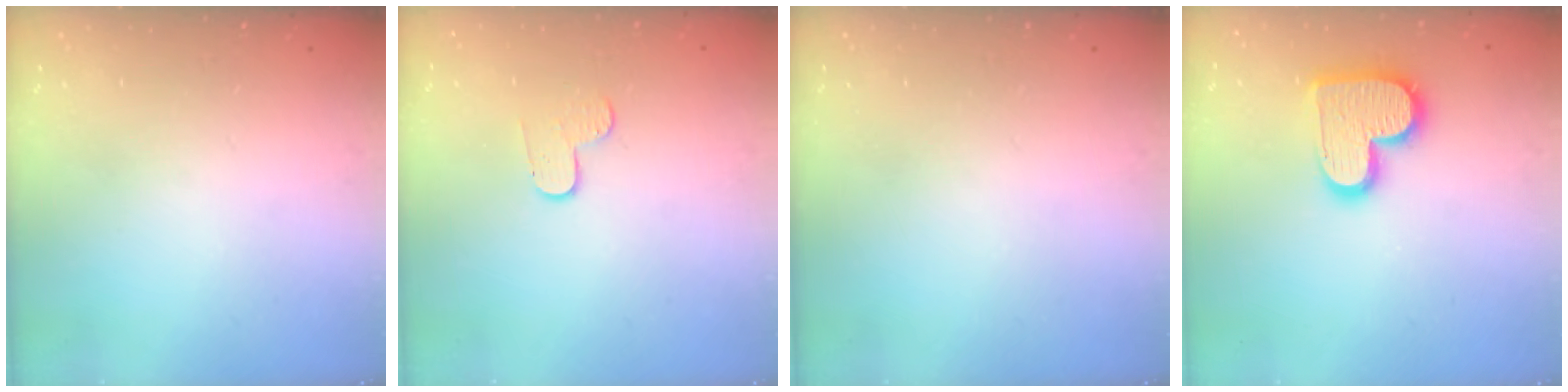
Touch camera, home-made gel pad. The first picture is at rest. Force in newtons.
{"total": 6.2, "press": 6.2, "slide": 0.6}
{"total": 0.0}
{"total": 14.2, "press": 14.2, "slide": 0.9}